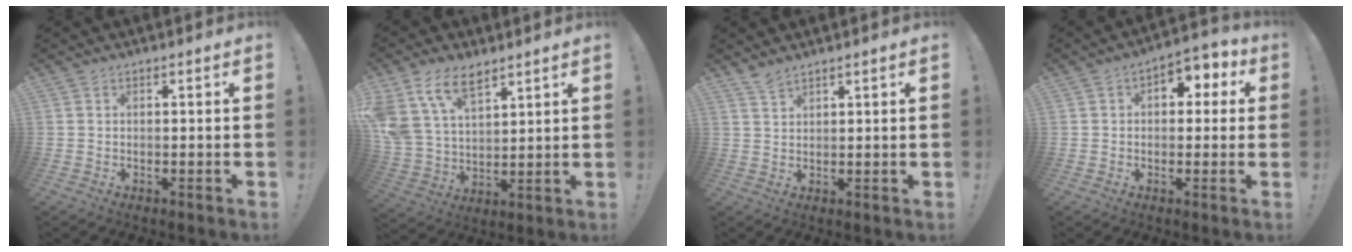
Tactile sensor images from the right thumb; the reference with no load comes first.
{"total": 14.8, "force": [9.3, 8.4, 7.8], "torque": [-0.152, -0.047, 0.177]}
{"total": 3.0, "force": [2.7, 0.8, 1.1], "torque": [-0.018, -0.017, 0.049]}
{"total": 5.9, "force": [1.6, 4.4, 3.6], "torque": [-0.037, -0.006, 0.029]}